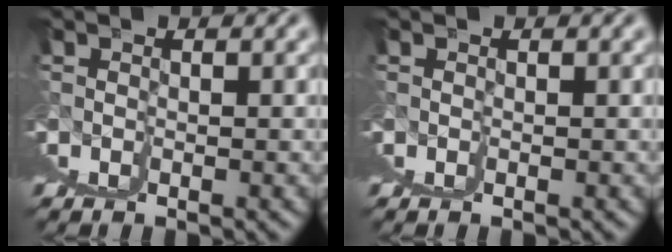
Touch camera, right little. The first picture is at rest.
{"total": 0.0}